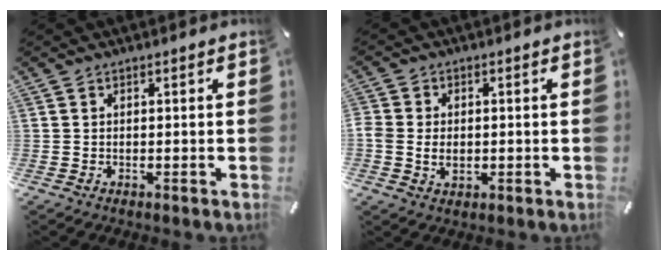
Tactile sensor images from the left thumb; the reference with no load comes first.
{"total": 4.4, "force": [-0.4, 3.5, 2.6], "torque": [-0.064, 0.003, -0.011]}